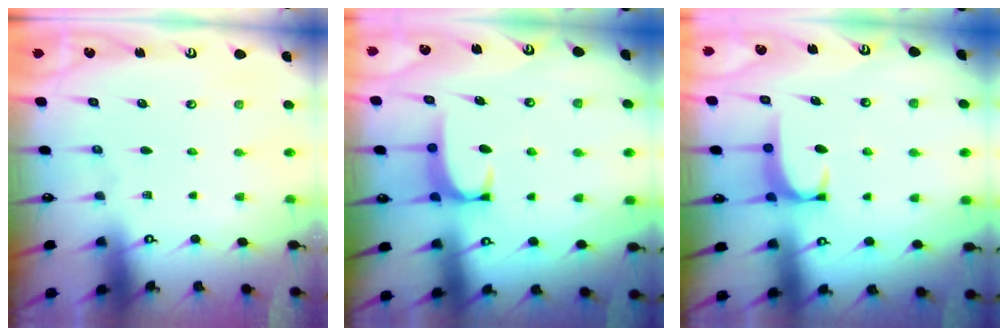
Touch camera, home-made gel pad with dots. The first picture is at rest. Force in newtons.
{"total": 1.8, "press": 1.7, "slide": 0.5}
{"total": 1.8, "press": 1.7, "slide": 0.5}